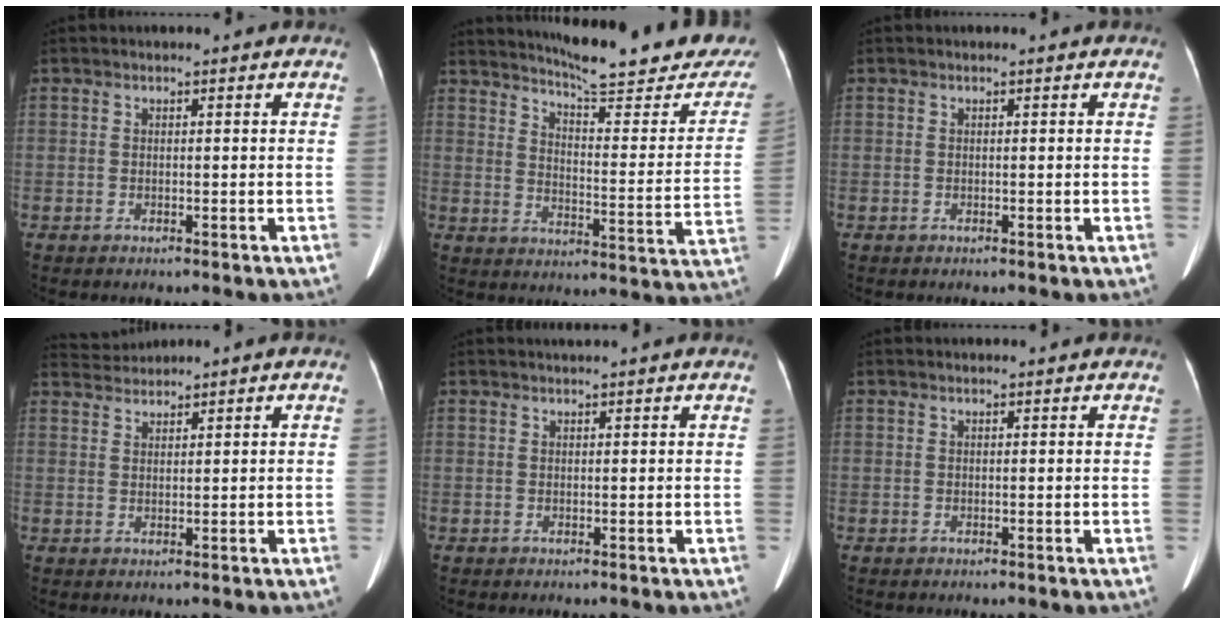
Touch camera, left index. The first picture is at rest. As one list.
[{"total": 23.8, "force": [21.0, 2.6, 10.9], "torque": [-0.153, -0.068, 0.255]}, {"total": 0.0}, {"total": 2.2, "force": [2.2, -0.3, -0.3], "torque": [-0.005, 0.018, 0.055]}, {"total": 1.5, "force": [1.3, -0.3, 0.6], "torque": [-0.011, 0.012, 0.025]}, {"total": 0.0}]